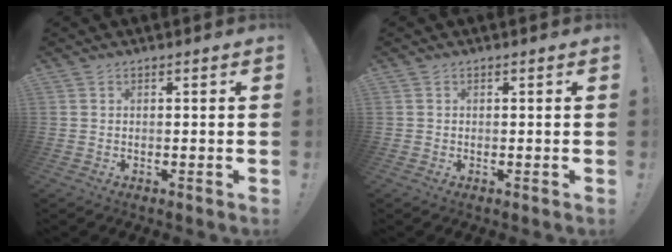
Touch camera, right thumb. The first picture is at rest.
{"total": 0.6, "force": [0.0, 0.6, -0.1], "torque": [-0.002, 0.004, 0.000]}